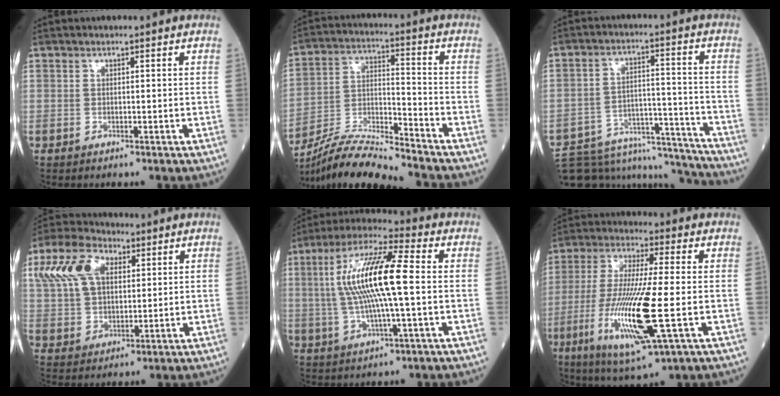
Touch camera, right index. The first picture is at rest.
{"total": 12.2, "force": [-11.6, -0.7, 3.8], "torque": [-0.076, 0.002, -0.217]}
{"total": 18.2, "force": [-17.6, 3.3, 3.6], "torque": [-0.070, 0.027, -0.253]}
{"total": 12.0, "force": [4.9, 7.1, 8.4], "torque": [-0.191, 0.033, 0.097]}
{"total": 15.0, "force": [1.0, 2.0, 14.8], "torque": [-0.297, 0.015, 0.015]}
{"total": 16.3, "force": [-4.0, 1.4, 15.7], "torque": [-0.327, -0.028, -0.070]}